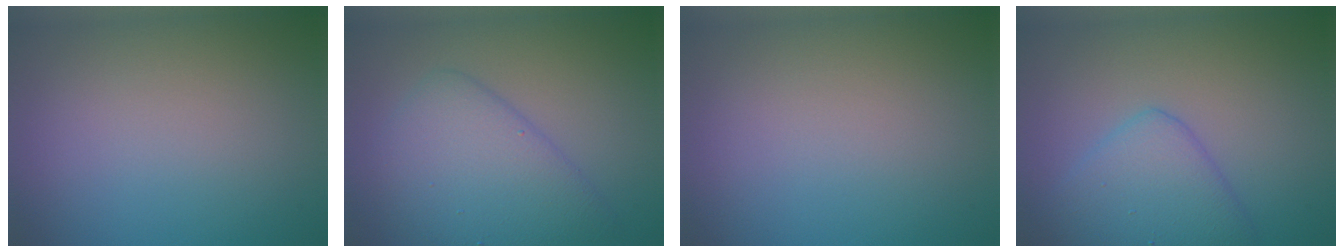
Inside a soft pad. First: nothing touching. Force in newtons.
{"total": 5.5, "press": 5.5, "slide": 0.2}
{"total": 0.0}
{"total": 4.4, "press": 4.4, "slide": 0.2}